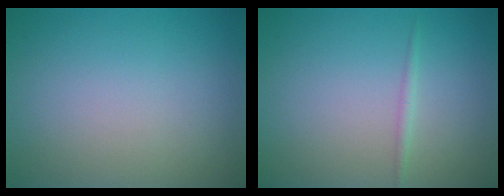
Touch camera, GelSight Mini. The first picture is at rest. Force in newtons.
{"total": 0.7, "press": 0.7, "slide": 0.0}